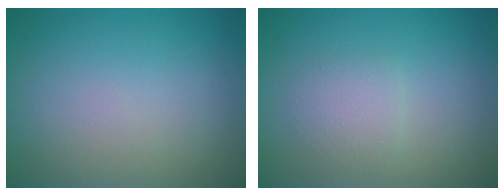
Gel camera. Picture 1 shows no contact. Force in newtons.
{"total": 1.9, "press": 1.9, "slide": 0.0}